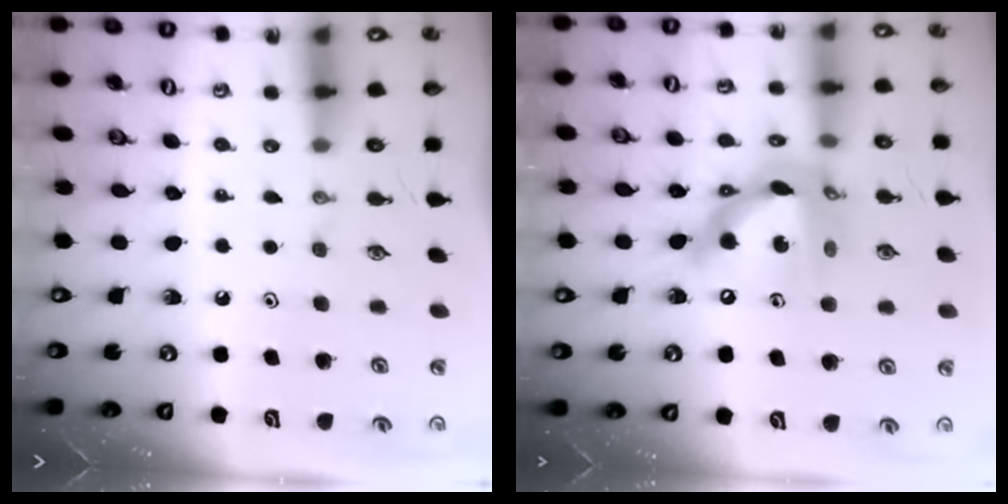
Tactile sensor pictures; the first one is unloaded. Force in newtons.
{"total": 14.9, "press": 14.8, "slide": 1.6}